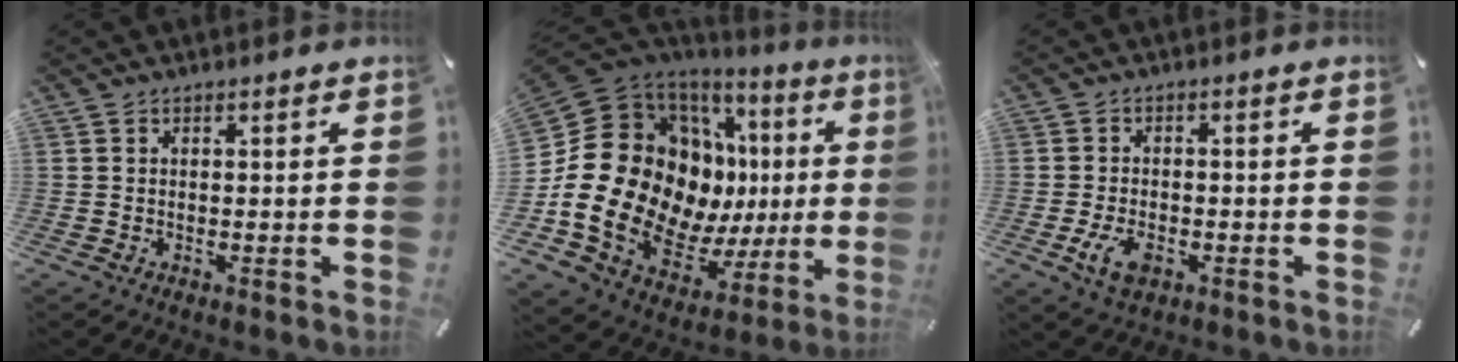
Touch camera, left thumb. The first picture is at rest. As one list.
[{"total": 26.9, "force": [-0.1, 18.6, 19.4], "torque": [-0.354, -0.045, 0.045]}, {"total": 5.3, "force": [-2.1, 3.3, 3.6], "torque": [-0.084, 0.004, -0.042]}]